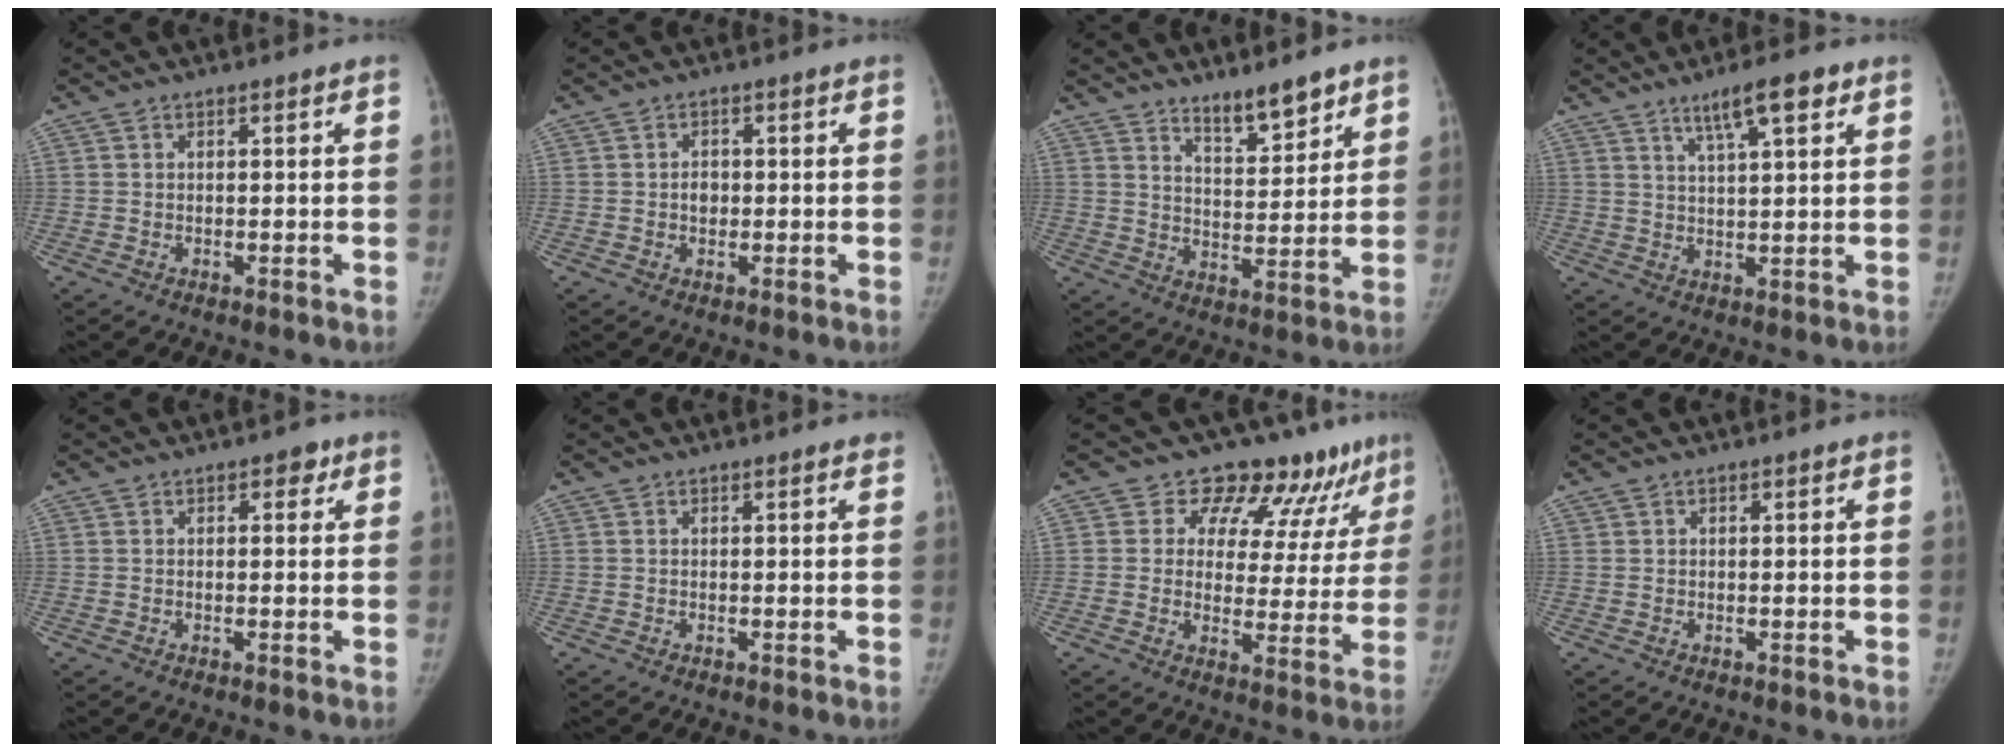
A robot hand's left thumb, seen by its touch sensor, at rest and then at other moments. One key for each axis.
{"total": 2.3, "fx": 0.0, "fy": 1.9, "fz": 1.3, "tx": -0.009, "ty": 0.004, "tz": -0.003}
{"total": 8.5, "fx": 6.7, "fy": 2.7, "fz": 4.6, "tx": -0.048, "ty": -0.055, "tz": 0.112}
{"total": 7.8, "fx": 4.7, "fy": 1.8, "fz": 6.0, "tx": -0.092, "ty": -0.015, "tz": 0.080}
{"total": 2.2, "fx": 1.2, "fy": 1.4, "fz": 1.2, "tx": 0.002, "ty": -0.001, "tz": 0.010}
{"total": 0.9, "fx": 0.8, "fy": 0.3, "fz": 0.3, "tx": 0.000, "ty": -0.001, "tz": 0.010}
{"total": 12.2, "fx": 9.9, "fy": 5.9, "fz": 4.1, "tx": -0.007, "ty": -0.063, "tz": 0.118}
{"total": 0.7, "fx": 0.5, "fy": 0.5, "fz": 0.2, "tx": 0.004, "ty": -0.002, "tz": 0.004}